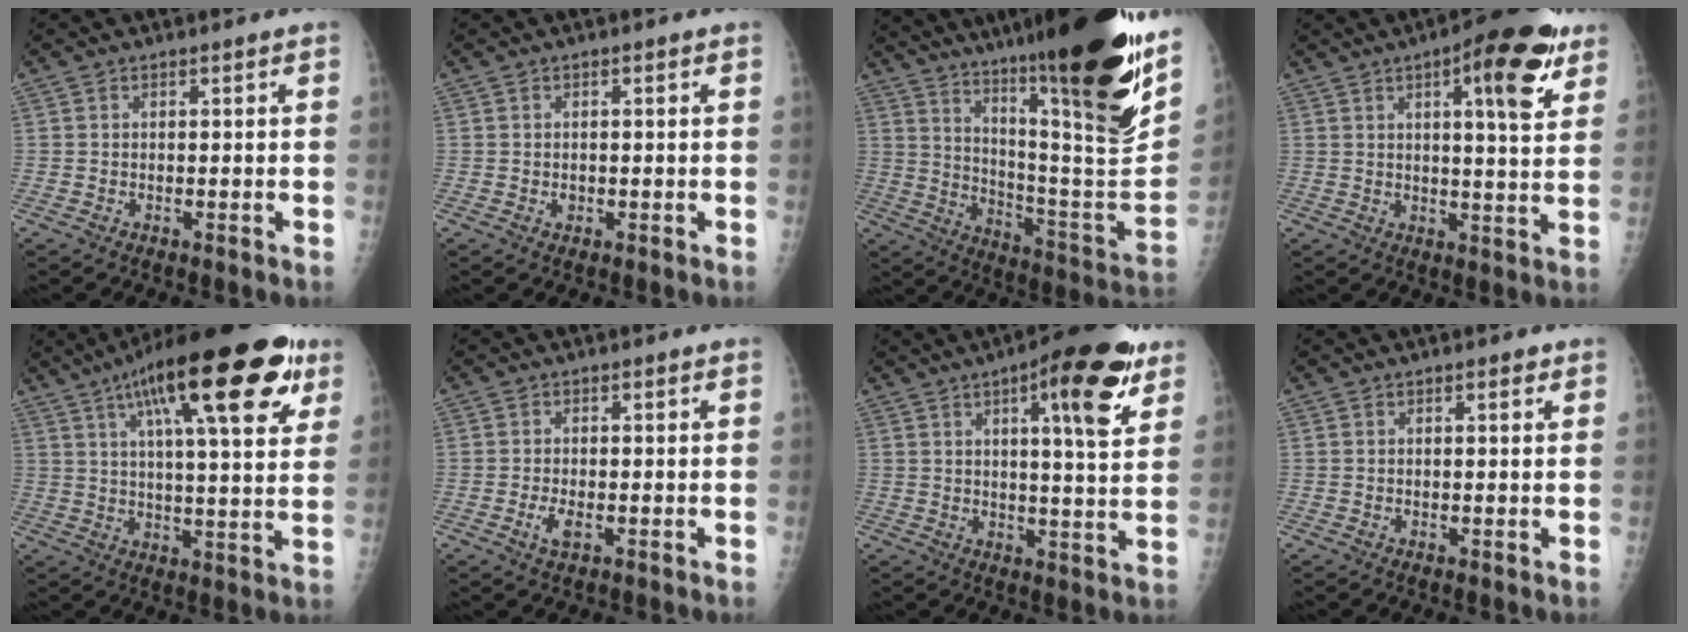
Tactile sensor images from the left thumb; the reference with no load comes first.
{"total": 1.1, "force": [-0.2, 0.9, 0.6], "torque": [-0.002, 0.001, -0.003]}
{"total": 33.2, "force": [21.6, 4.3, 24.9], "torque": [-0.333, -0.096, 0.330]}
{"total": 14.0, "force": [6.7, 3.9, 11.6], "torque": [-0.136, -0.019, 0.084]}
{"total": 24.6, "force": [12.1, 6.9, 20.2], "torque": [-0.293, -0.005, 0.177]}
{"total": 2.9, "force": [-1.0, 1.2, 2.4], "torque": [-0.049, 0.000, -0.019]}
{"total": 15.0, "force": [7.4, 3.8, 12.5], "torque": [-0.153, -0.025, 0.097]}
{"total": 1.1, "force": [0.5, 0.4, 0.8], "torque": [-0.011, 0.001, 0.005]}